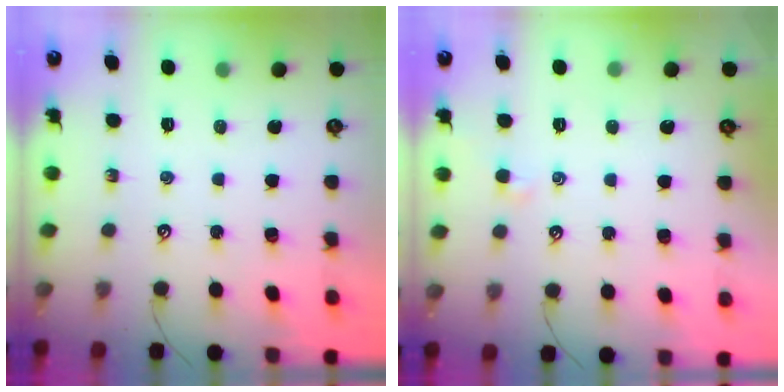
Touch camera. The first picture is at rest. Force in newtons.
{"total": 1.8, "press": 1.7, "slide": 0.3}